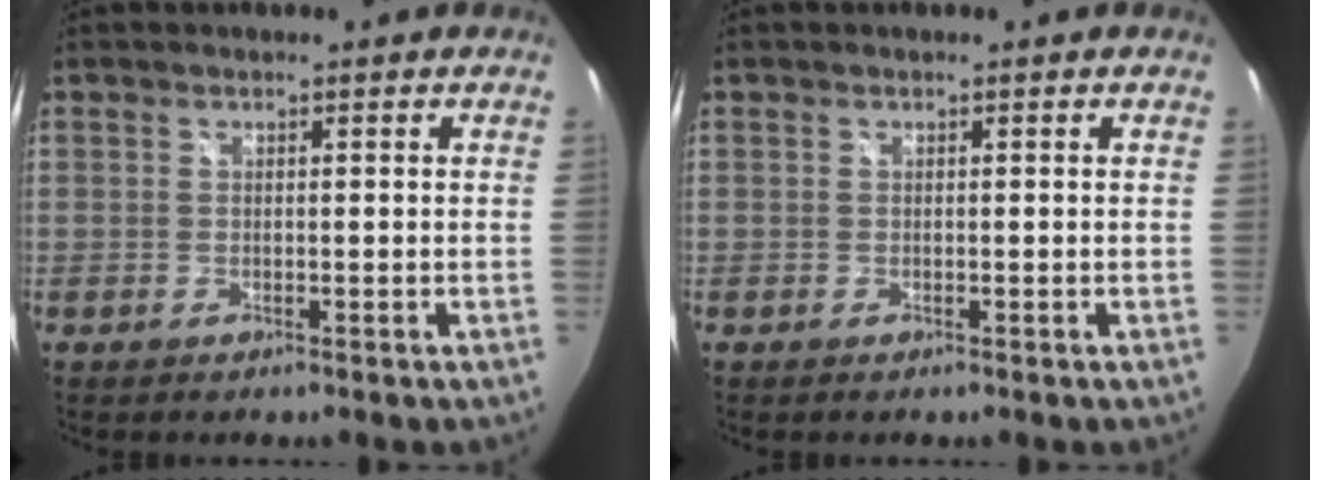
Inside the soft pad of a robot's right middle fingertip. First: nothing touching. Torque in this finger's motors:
{"motor_torque": [0.00, -0.01, 0.00, 0.00]}